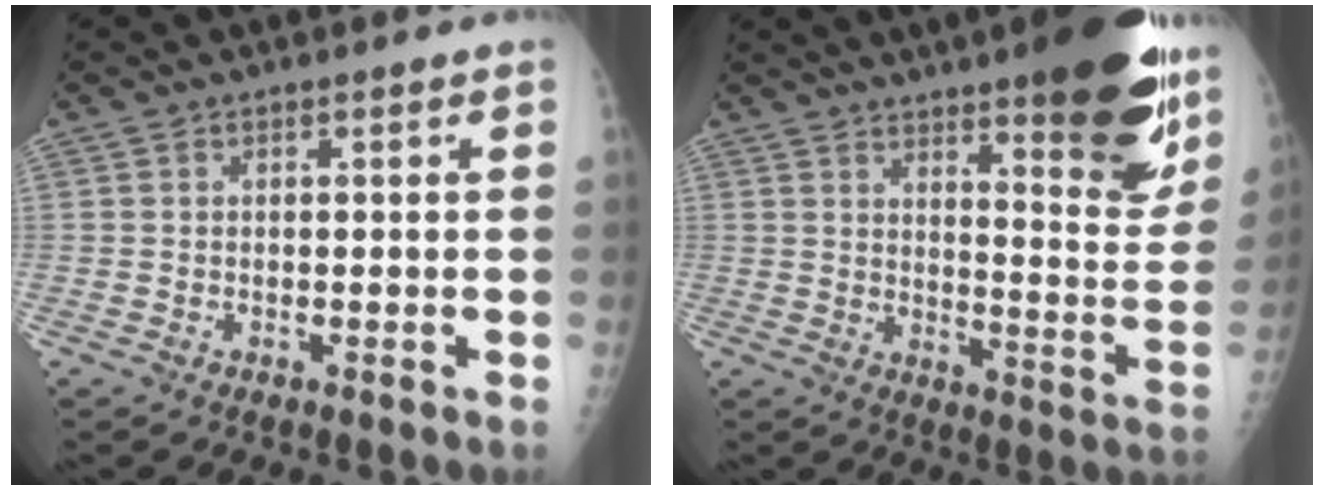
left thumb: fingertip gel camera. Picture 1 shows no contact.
{"total": 21.7, "force": [13.6, 5.0, 16.2], "torque": [-0.185, -0.076, 0.187]}